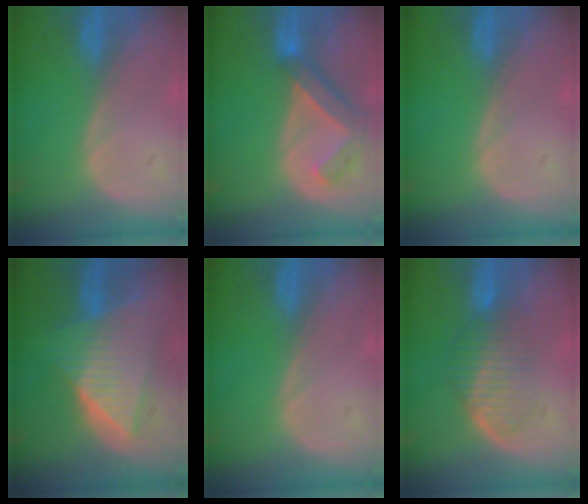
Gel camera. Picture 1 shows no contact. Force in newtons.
{"total": 6.6, "press": 5.9, "slide": 3.0}
{"total": 0.0}
{"total": 10.0, "press": 10.0, "slide": 0.7}
{"total": 0.0}
{"total": 6.3, "press": 6.2, "slide": 1.1}